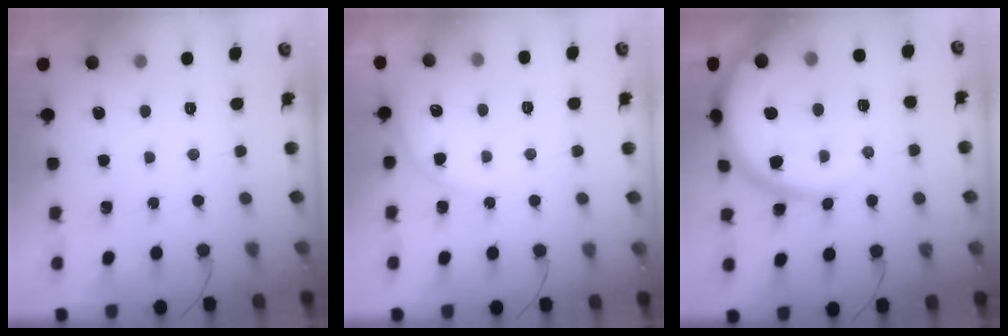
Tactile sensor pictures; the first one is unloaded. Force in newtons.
{"total": 4.4, "press": 4.4, "slide": 0.5}
{"total": 15.2, "press": 15.1, "slide": 1.8}